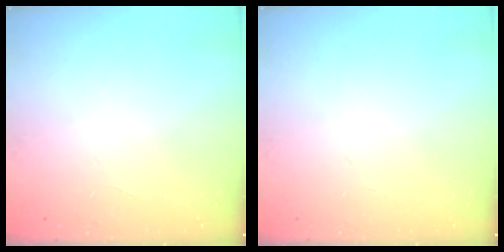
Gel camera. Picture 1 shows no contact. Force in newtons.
{"total": 0.0}